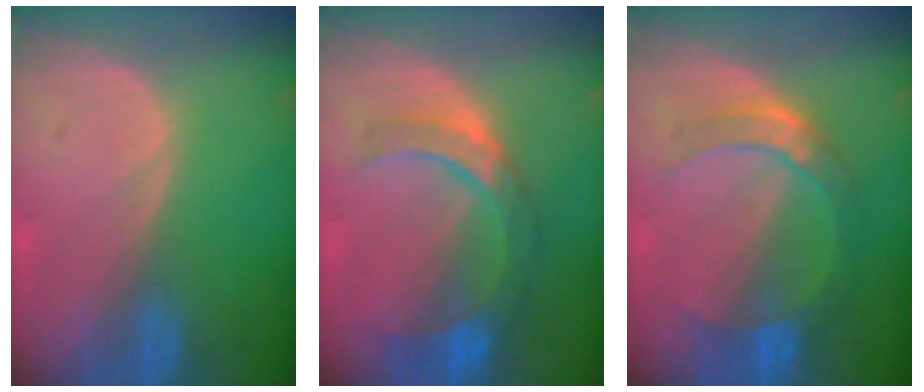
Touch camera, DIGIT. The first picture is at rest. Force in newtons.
{"total": 9.0, "press": 7.7, "slide": 4.5}
{"total": 7.2, "press": 6.5, "slide": 3.1}